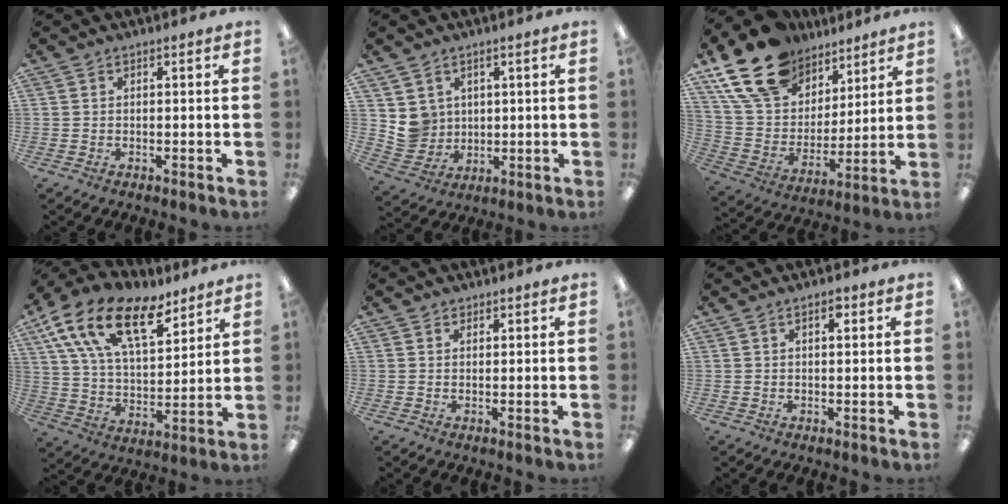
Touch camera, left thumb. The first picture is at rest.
{"total": 6.4, "force": [2.6, 5.9, 0.4], "torque": [-0.019, -0.007, 0.057]}
{"total": 20.2, "force": [13.7, 12.2, 8.4], "torque": [-0.168, -0.070, 0.257]}
{"total": 19.7, "force": [12.0, 9.4, 12.5], "torque": [-0.231, -0.053, 0.217]}
{"total": 1.3, "force": [1.0, 0.9, 0.2], "torque": [0.005, -0.002, 0.017]}
{"total": 2.3, "force": [1.3, 0.9, 1.7], "torque": [-0.019, -0.004, 0.018]}